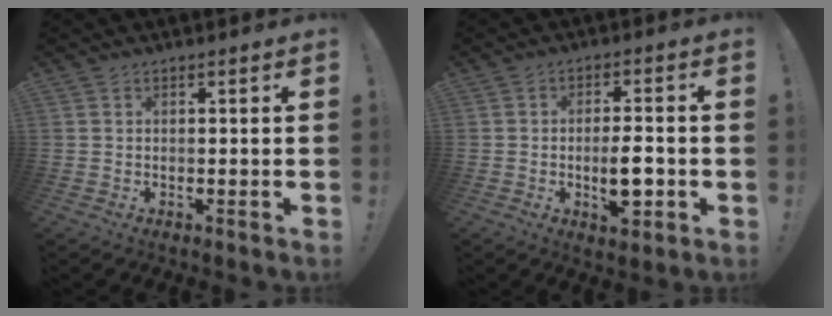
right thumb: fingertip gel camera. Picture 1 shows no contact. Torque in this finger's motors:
{"motor_torque": [0.76, 0.68, 0.47, -0.42, 0.02]}